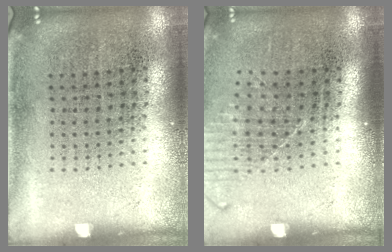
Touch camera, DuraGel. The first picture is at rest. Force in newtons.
{"total": 1.3, "press": 1.0, "slide": 0.8}